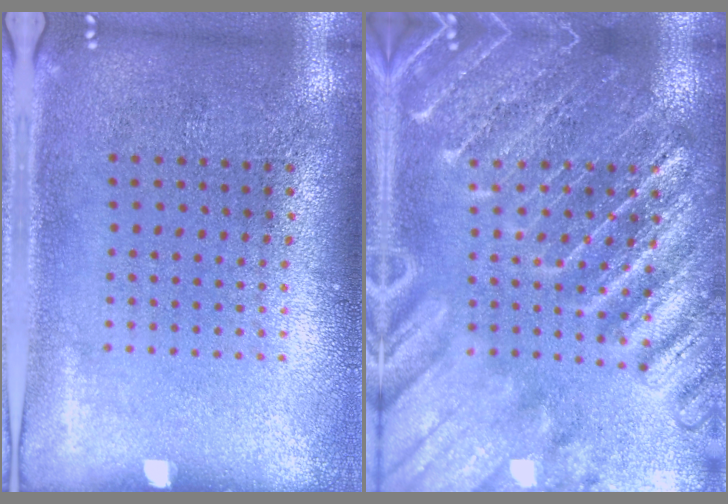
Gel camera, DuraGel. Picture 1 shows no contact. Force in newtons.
{"total": 3.5, "press": 3.5, "slide": 0.5}